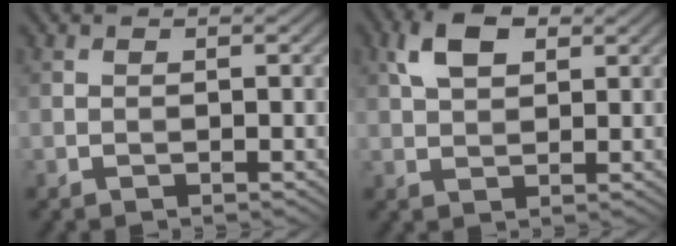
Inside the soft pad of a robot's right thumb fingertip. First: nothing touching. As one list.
[{"total": 5.5, "force": [2.4, 3.1, 3.8], "torque": [-0.082, 0.008, 0.040]}]